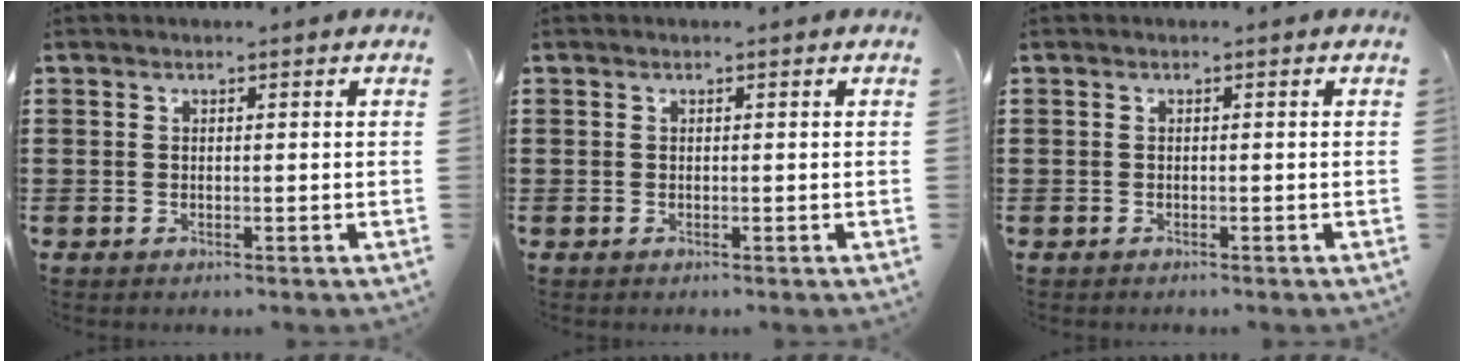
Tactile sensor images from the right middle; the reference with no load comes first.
{"total": 0.0}
{"total": 0.0}